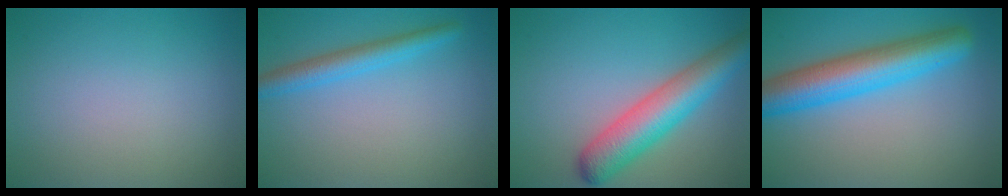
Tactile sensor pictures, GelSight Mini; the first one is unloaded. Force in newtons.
{"total": 3.0, "press": 3.0, "slide": 0.2}
{"total": 6.7, "press": 6.7, "slide": 0.2}
{"total": 7.6, "press": 7.6, "slide": 0.2}